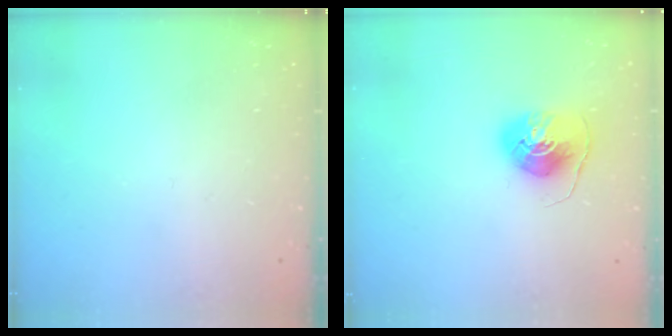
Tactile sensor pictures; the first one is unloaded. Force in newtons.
{"total": 8.4, "press": 8.3, "slide": 0.7}